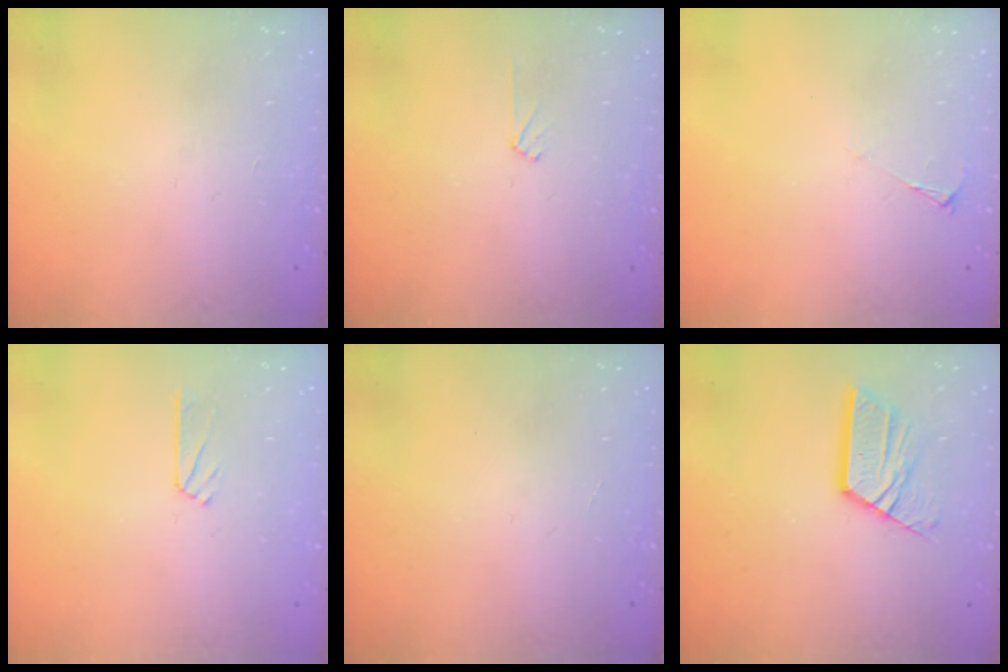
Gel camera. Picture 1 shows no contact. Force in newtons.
{"total": 3.9, "press": 3.8, "slide": 0.5}
{"total": 2.1, "press": 2.0, "slide": 0.4}
{"total": 2.3, "press": 2.3, "slide": 0.2}
{"total": 0.0}
{"total": 12.2, "press": 12.2, "slide": 1.2}